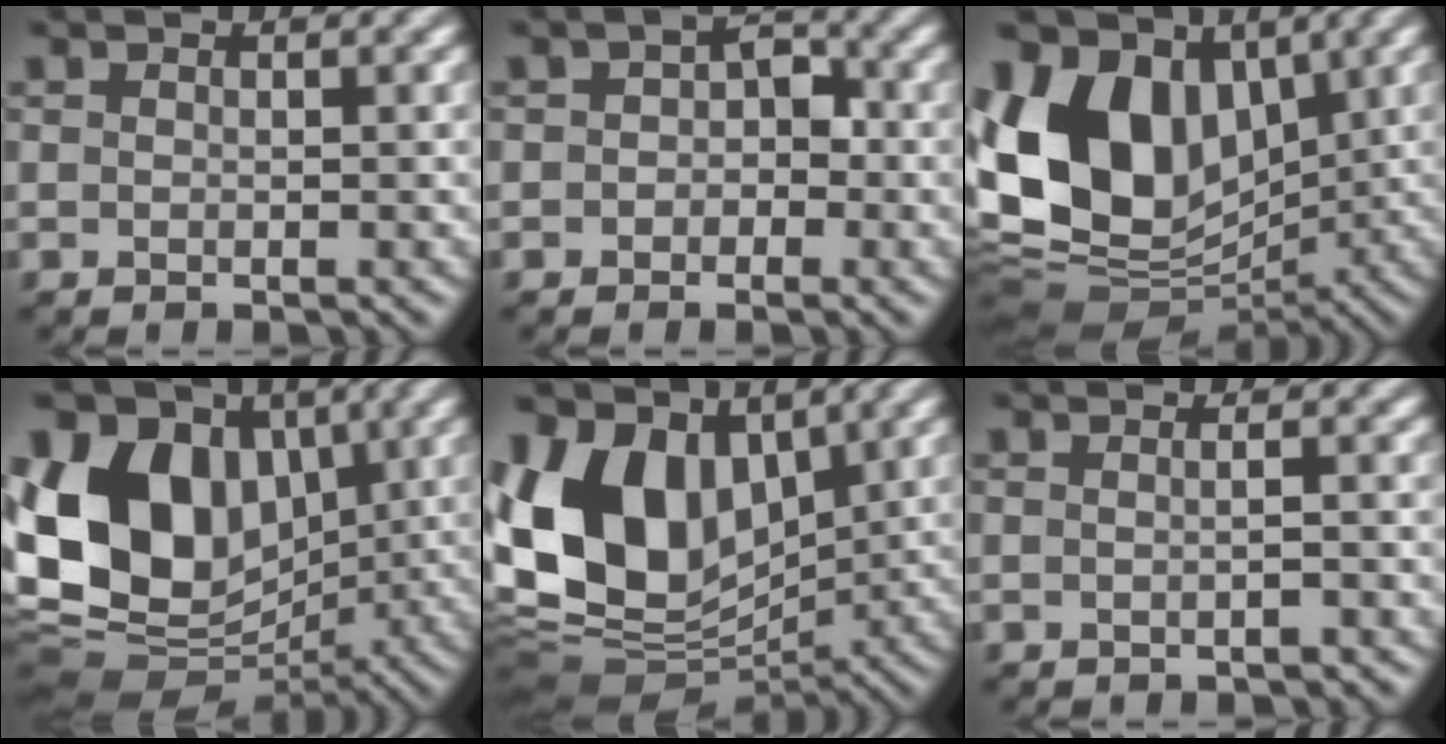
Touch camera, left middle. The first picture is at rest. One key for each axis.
{"total": 2.6, "fx": -0.3, "fy": 2.0, "fz": 1.7, "tx": -0.018, "ty": 0.005, "tz": -0.016}
{"total": 12.8, "fx": 2.3, "fy": 9.8, "fz": 8.0, "tx": -0.169, "ty": 0.011, "tz": 0.023}
{"total": 16.2, "fx": 1.4, "fy": 12.9, "fz": 9.8, "tx": -0.189, "ty": 0.018, "tz": 0.018}
{"total": 11.0, "fx": 1.8, "fy": 8.3, "fz": 7.0, "tx": -0.146, "ty": 0.000, "tz": 0.018}
{"total": 1.1, "fx": -0.1, "fy": 0.3, "fz": 1.0, "tx": -0.013, "ty": 0.002, "tz": -0.008}